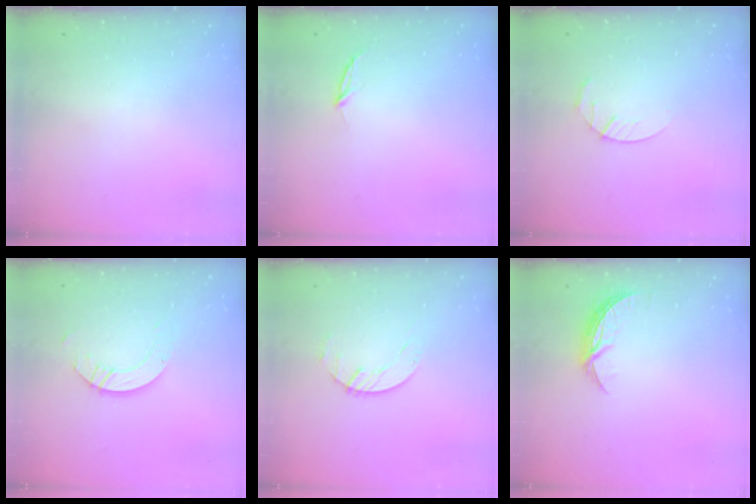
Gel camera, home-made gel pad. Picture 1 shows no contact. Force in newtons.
{"total": 2.8, "press": 2.8, "slide": 0.3}
{"total": 3.0, "press": 2.9, "slide": 0.5}
{"total": 5.0, "press": 5.0, "slide": 0.3}
{"total": 1.4, "press": 1.4, "slide": 0.2}
{"total": 6.7, "press": 6.7, "slide": 0.4}